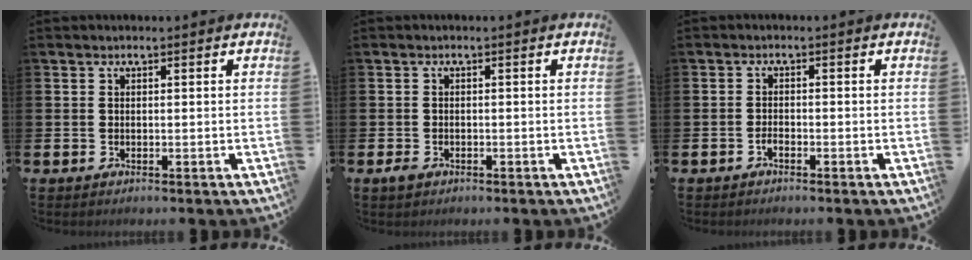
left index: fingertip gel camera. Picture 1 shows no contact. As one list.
[{"total": 1.2, "force": [-0.6, 0.9, 0.7], "torque": [-0.017, 0.004, -0.013]}, {"total": 1.0, "force": [-0.8, 0.3, 0.5], "torque": [-0.018, -0.001, -0.014]}]